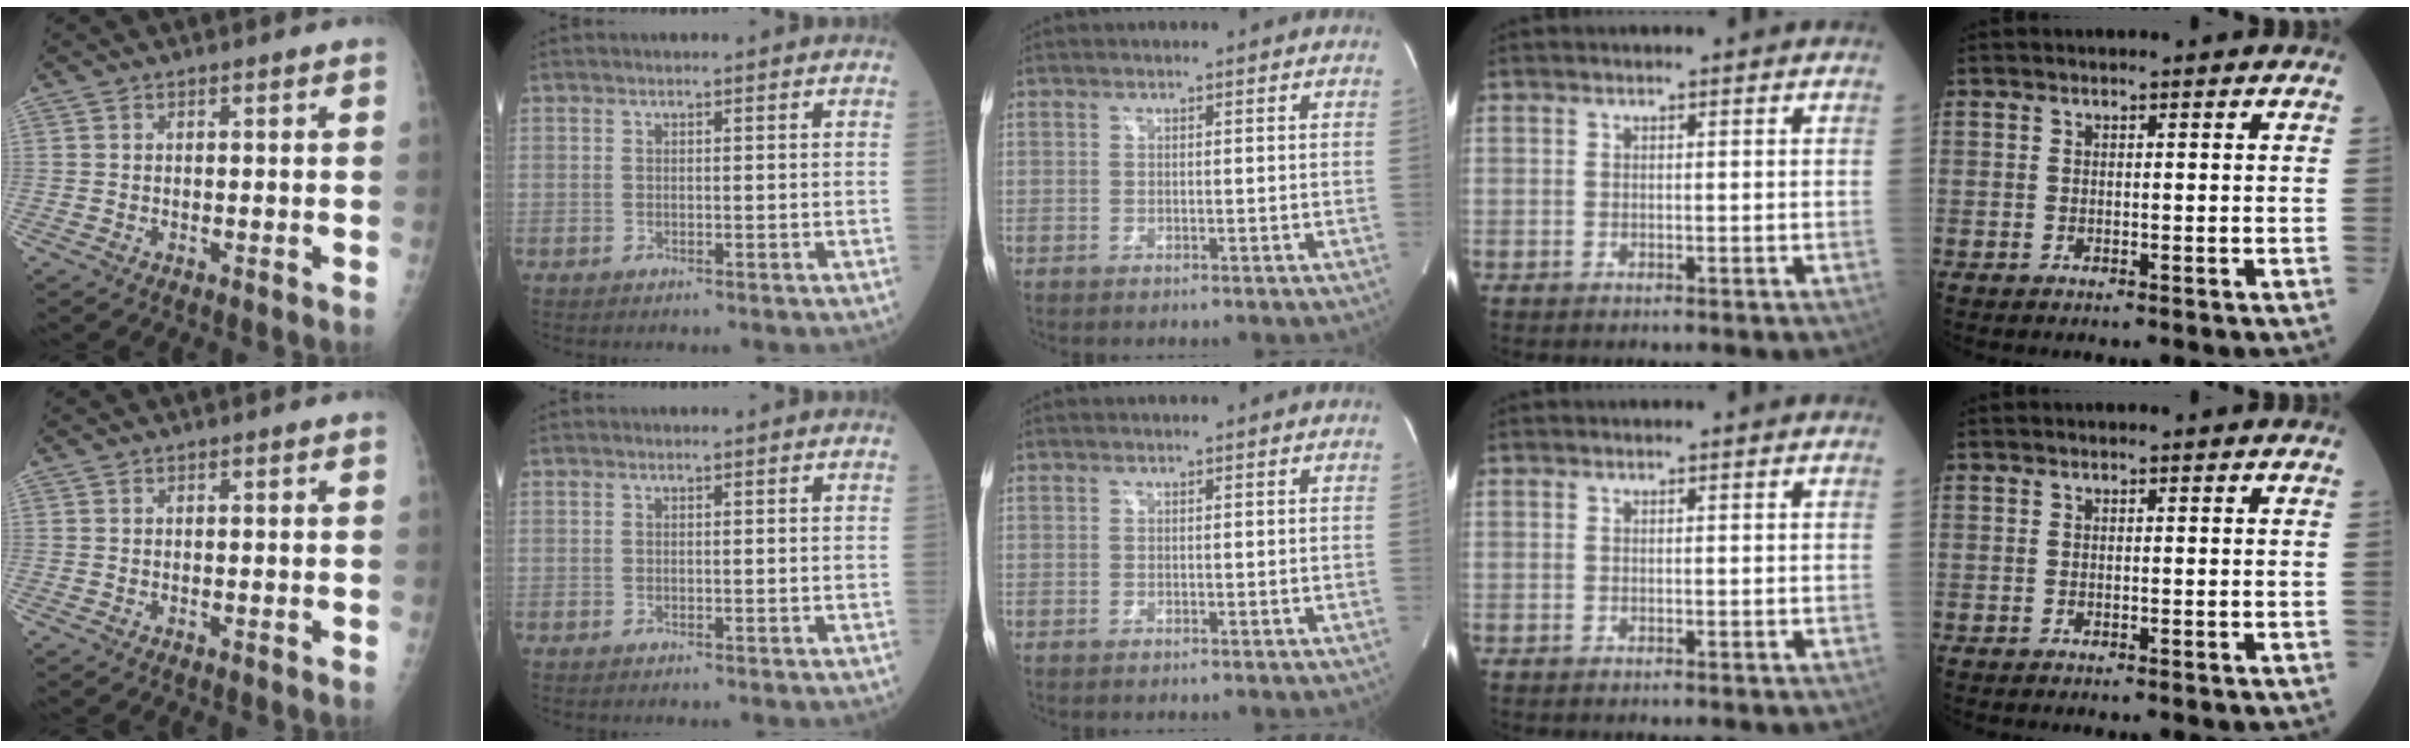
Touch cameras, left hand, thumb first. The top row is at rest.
{}